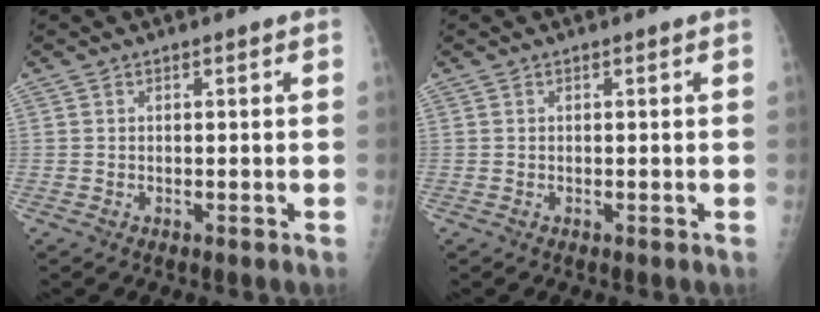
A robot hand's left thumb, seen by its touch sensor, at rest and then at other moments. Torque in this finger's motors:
{"motor_torque": [0.00, 0.01, 0.00, 0.00, 0.00]}